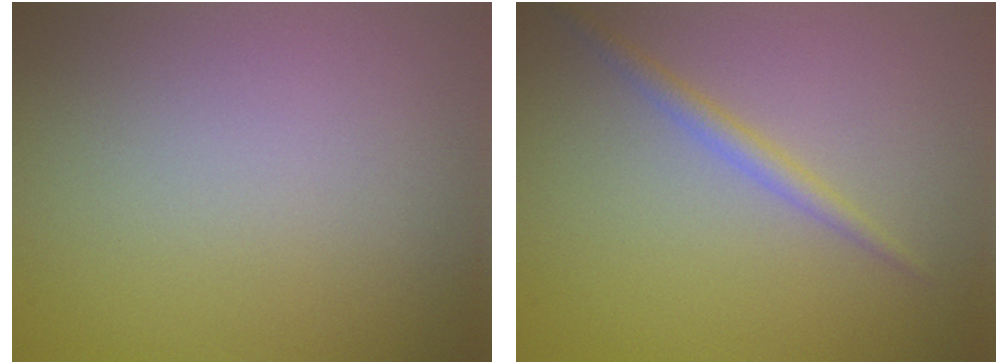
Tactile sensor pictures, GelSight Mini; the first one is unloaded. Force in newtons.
{"total": 1.5, "press": 1.5, "slide": 0.1}